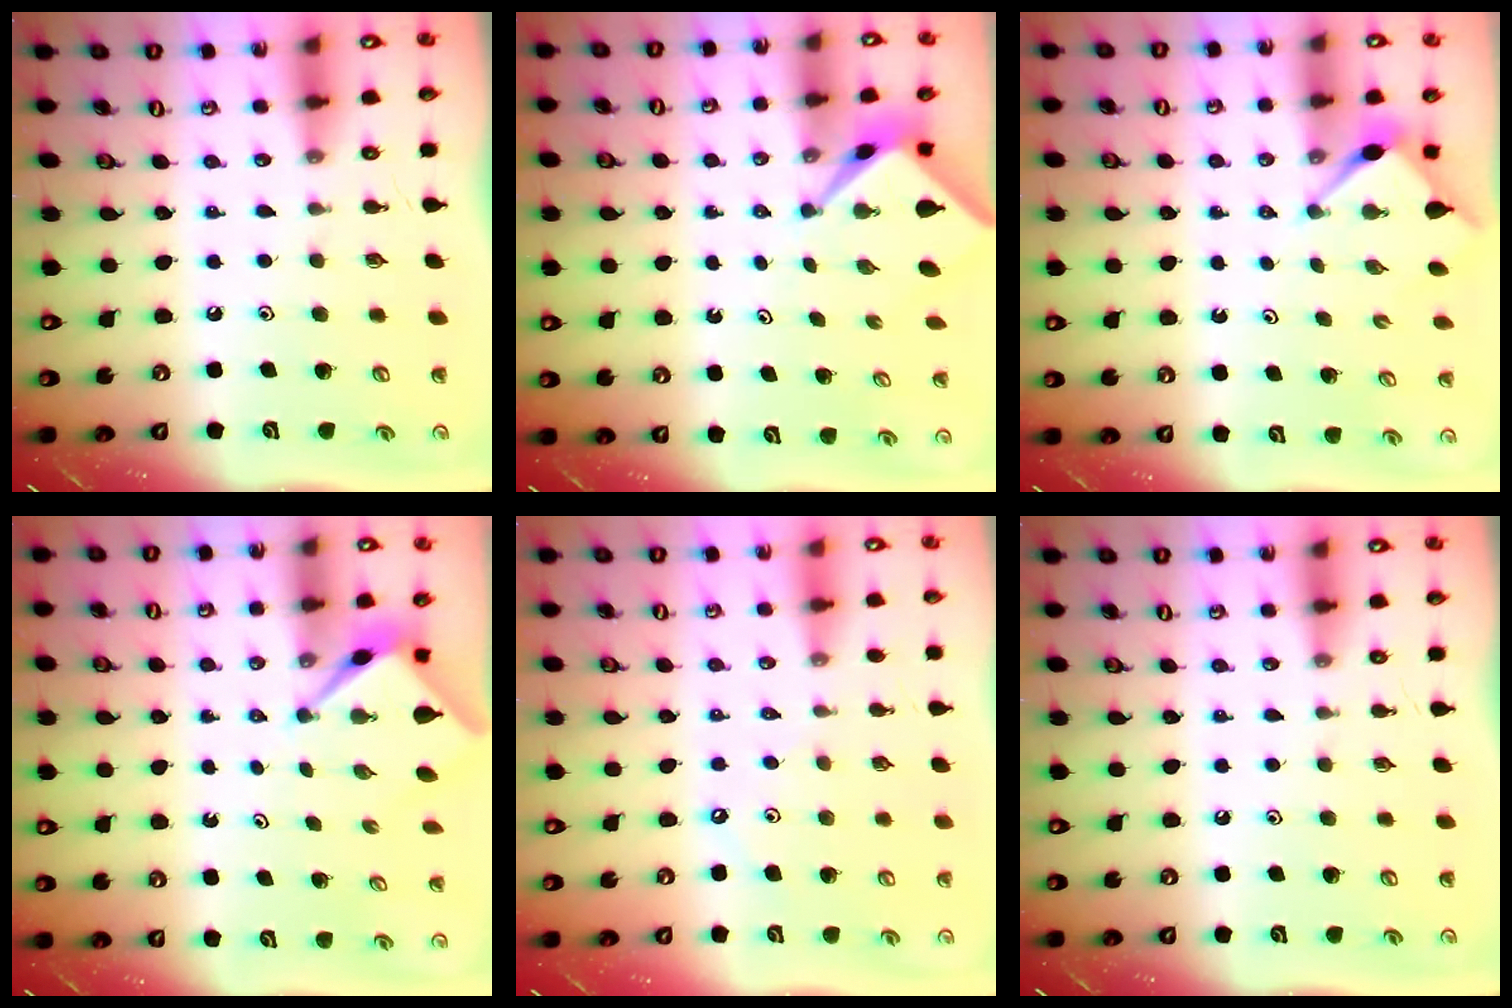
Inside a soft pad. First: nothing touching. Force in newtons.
{"total": 2.3, "press": 2.3, "slide": 0.3}
{"total": 2.9, "press": 2.9, "slide": 0.1}
{"total": 2.5, "press": 2.5, "slide": 0.1}
{"total": 2.5, "press": 2.5, "slide": 0.5}
{"total": 0.0}